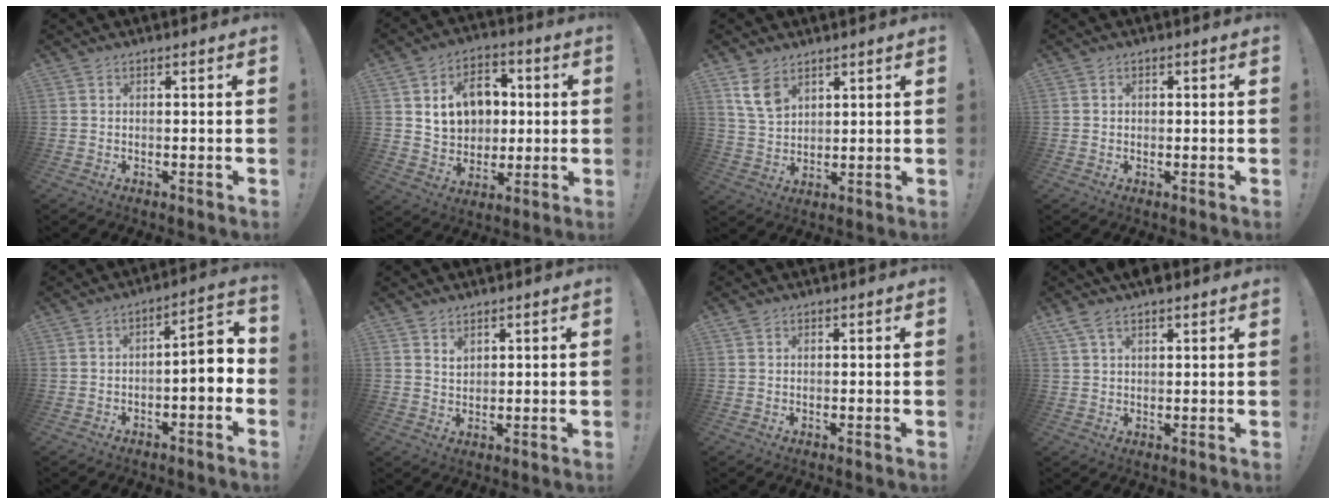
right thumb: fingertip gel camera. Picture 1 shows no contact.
{"total": 14.4, "force": [3.9, 11.5, 7.8], "torque": [-0.102, -0.012, 0.082]}
{"total": 8.4, "force": [5.0, 5.4, 4.2], "torque": [-0.077, -0.016, 0.101]}
{"total": 0.8, "force": [0.1, 0.7, 0.3], "torque": [-0.004, 0.002, 0.002]}
{"total": 5.9, "force": [-1.8, 1.4, 5.4], "torque": [-0.071, -0.005, -0.037]}
{"total": 2.8, "force": [2.2, 1.4, 0.9], "torque": [-0.001, -0.019, 0.036]}
{"total": 0.7, "force": [0.5, 0.4, 0.2], "torque": [-0.005, 0.000, 0.010]}
{"total": 6.0, "force": [4.0, 2.6, 3.7], "torque": [-0.074, -0.006, 0.076]}